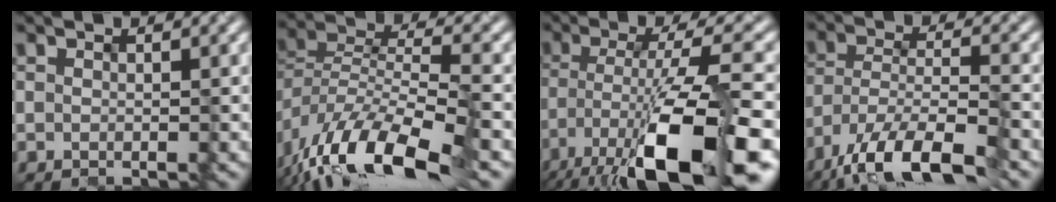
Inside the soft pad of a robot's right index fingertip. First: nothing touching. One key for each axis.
{"total": 12.8, "fx": -8.7, "fy": 4.3, "fz": 8.3, "tx": -0.165, "ty": -0.010, "tz": -0.153}
{"total": 14.2, "fx": -6.8, "fy": 3.3, "fz": 12.0, "tx": -0.197, "ty": 0.001, "tz": -0.114}
{"total": 10.1, "fx": -7.5, "fy": 2.9, "fz": 6.2, "tx": -0.117, "ty": -0.005, "tz": -0.135}